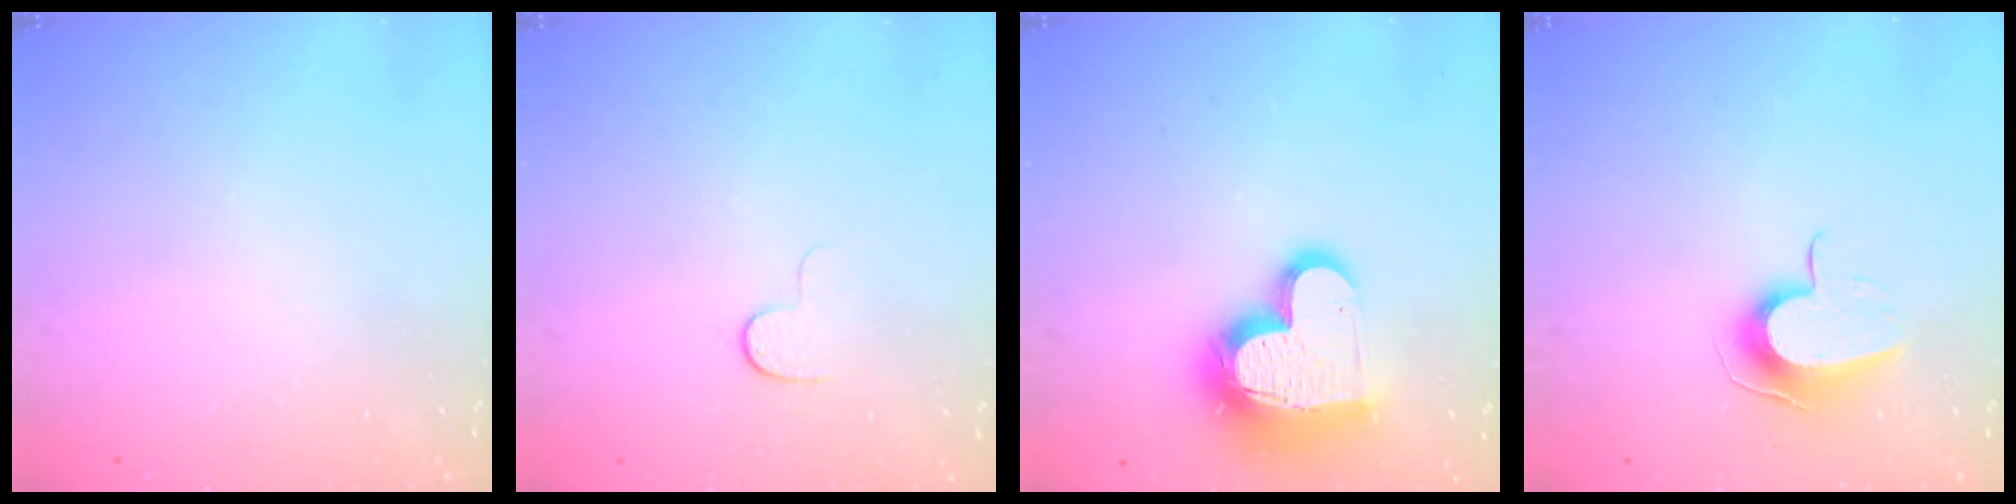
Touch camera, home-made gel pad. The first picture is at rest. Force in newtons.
{"total": 4.2, "press": 4.1, "slide": 1.1}
{"total": 16.6, "press": 16.5, "slide": 1.5}
{"total": 9.8, "press": 9.8, "slide": 0.1}